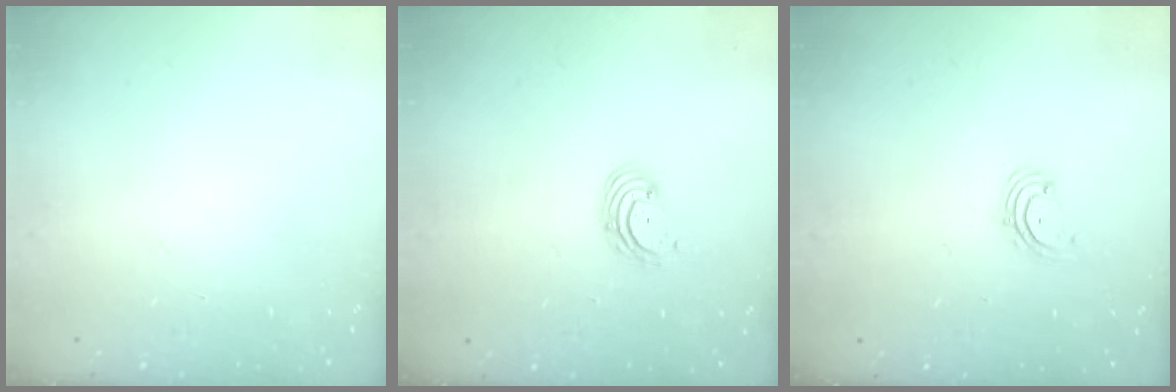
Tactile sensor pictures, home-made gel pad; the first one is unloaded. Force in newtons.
{"total": 2.9, "press": 2.9, "slide": 0.3}
{"total": 2.0, "press": 2.0, "slide": 0.4}